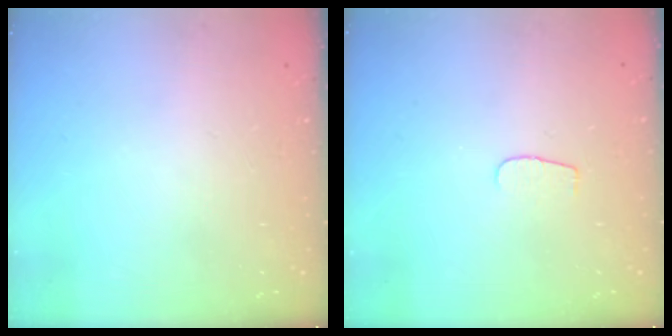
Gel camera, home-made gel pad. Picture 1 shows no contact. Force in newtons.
{"total": 3.8, "press": 3.7, "slide": 0.4}